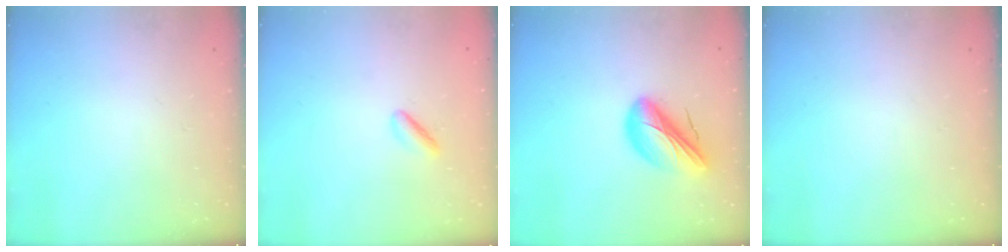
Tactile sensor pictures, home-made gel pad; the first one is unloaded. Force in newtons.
{"total": 2.7, "press": 2.5, "slide": 1.2}
{"total": 12.8, "press": 12.4, "slide": 3.2}
{"total": 0.0}